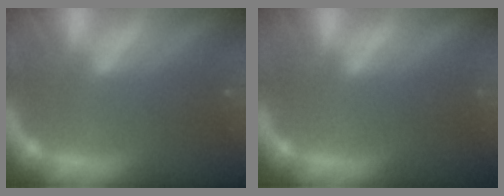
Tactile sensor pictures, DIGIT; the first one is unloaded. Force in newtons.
{"total": 0.0}